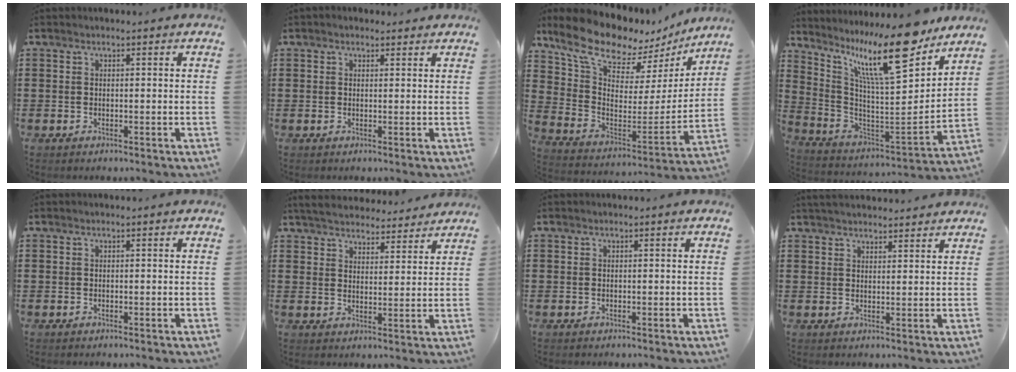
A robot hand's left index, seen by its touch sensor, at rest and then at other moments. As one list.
[{"total": 1.0, "force": [0.8, 0.5, 0.2], "torque": [-0.005, 0.005, 0.015]}, {"total": 10.8, "force": [9.8, 3.1, 3.4], "torque": [-0.095, -0.075, 0.169]}, {"total": 16.2, "force": [11.7, 3.3, 10.7], "torque": [-0.216, -0.069, 0.196]}, {"total": 0.0}, {"total": 4.6, "force": [4.5, 0.6, 0.7], "torque": [-0.035, -0.022, 0.079]}, {"total": 0.0}, {"total": 2.6, "force": [2.6, 0.1, 0.2], "torque": [-0.010, -0.003, 0.051]}]